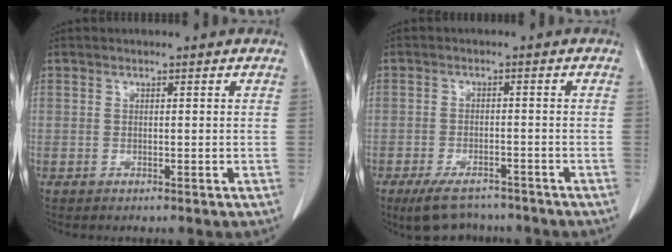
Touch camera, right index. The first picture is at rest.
{"total": 7.7, "force": [-6.3, 2.9, 3.3], "torque": [-0.052, -0.008, -0.094]}